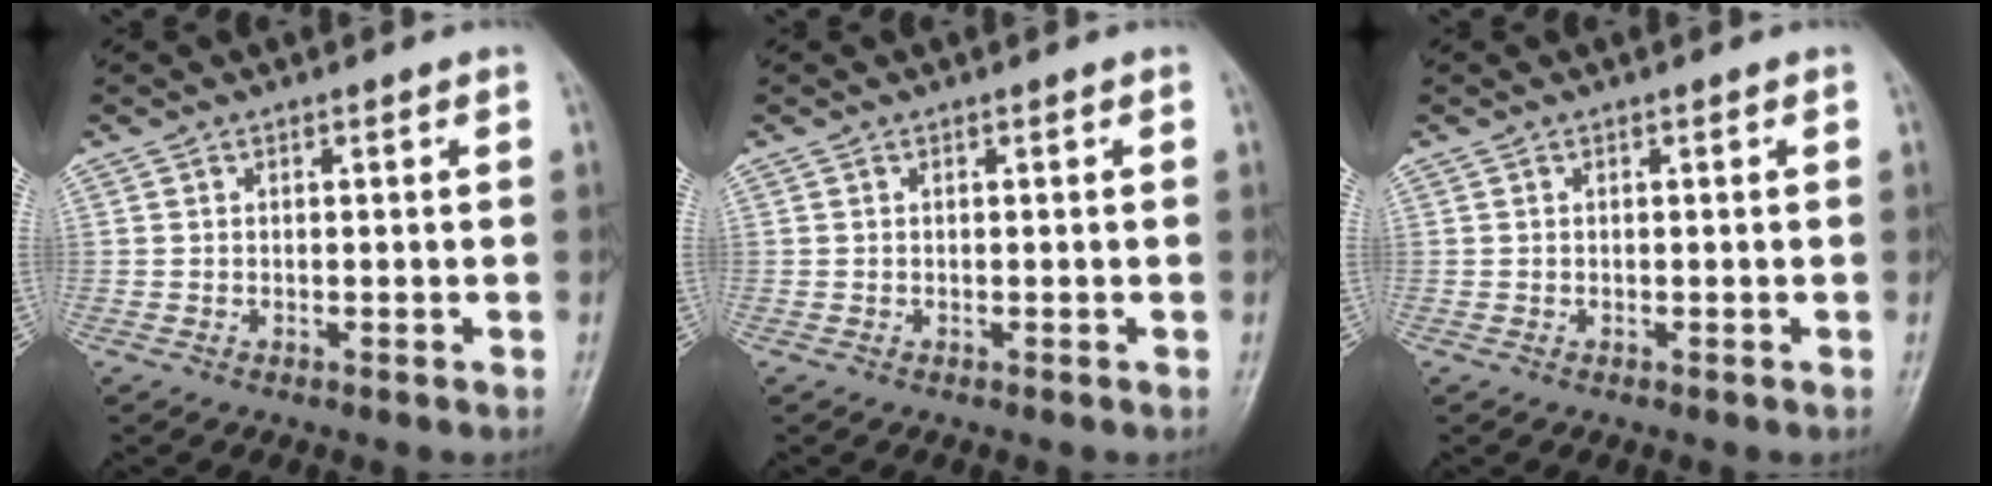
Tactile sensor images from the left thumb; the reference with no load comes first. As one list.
[{"total": 0.0}, {"total": 0.0}]